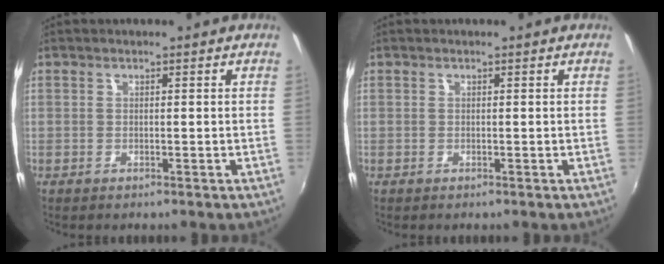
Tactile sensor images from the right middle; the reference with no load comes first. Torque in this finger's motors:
{"motor_torque": [-0.02, -0.01, 0.00, 0.00]}